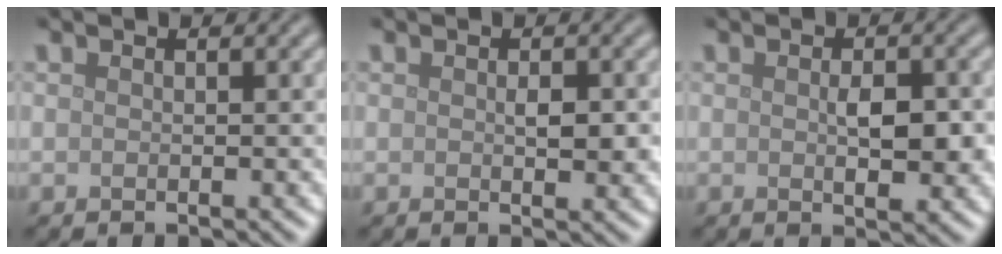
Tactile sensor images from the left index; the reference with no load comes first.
{"total": 1.7, "force": [0.1, 0.8, 1.5], "torque": [-0.023, -0.002, 0.003]}
{"total": 3.1, "force": [0.0, 1.4, 2.8], "torque": [-0.048, -0.005, 0.003]}